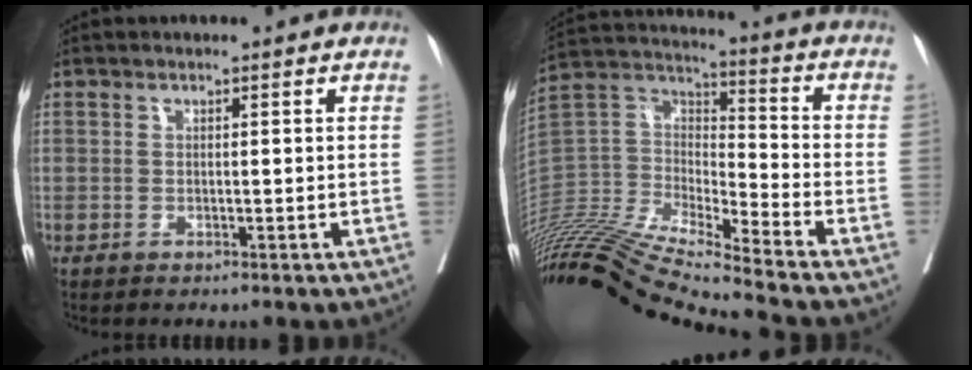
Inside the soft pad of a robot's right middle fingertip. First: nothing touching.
{"total": 24.4, "force": [-22.0, -0.8, 10.6], "torque": [-0.246, -0.012, -0.402]}